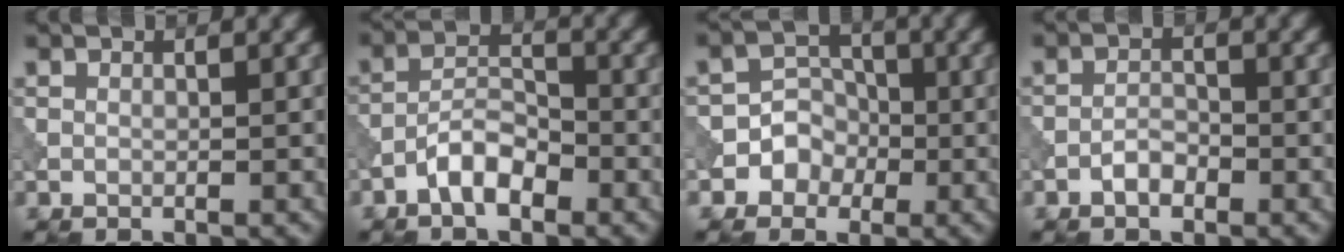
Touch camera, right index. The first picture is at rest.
{"total": 3.5, "force": [-2.2, 1.4, 2.4], "torque": [-0.039, 0.011, -0.047]}
{"total": 3.4, "force": [-1.3, 3.0, 0.6], "torque": [0.024, 0.017, -0.044]}
{"total": 1.7, "force": [-1.1, 0.8, 1.0], "torque": [-0.017, 0.005, -0.023]}